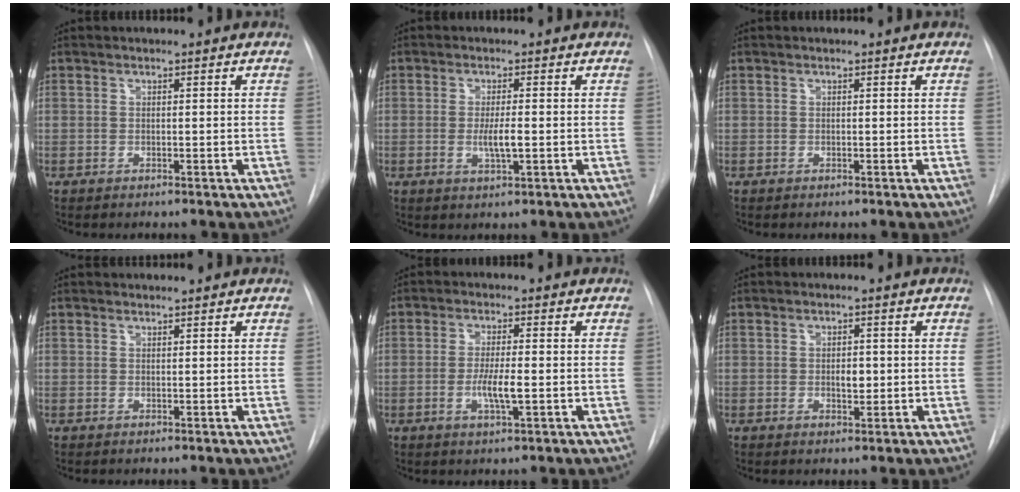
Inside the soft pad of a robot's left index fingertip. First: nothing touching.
{"total": 3.2, "force": [-0.4, 0.4, 3.2], "torque": [-0.061, -0.005, -0.006]}
{"total": 0.0}
{"total": 1.0, "force": [1.0, 0.1, 0.0], "torque": [-0.006, 0.010, 0.020]}
{"total": 4.3, "force": [-0.9, 0.5, 4.1], "torque": [-0.082, -0.006, -0.017]}
{"total": 2.1, "force": [0.0, 1.2, 1.7], "torque": [-0.028, 0.000, 0.001]}